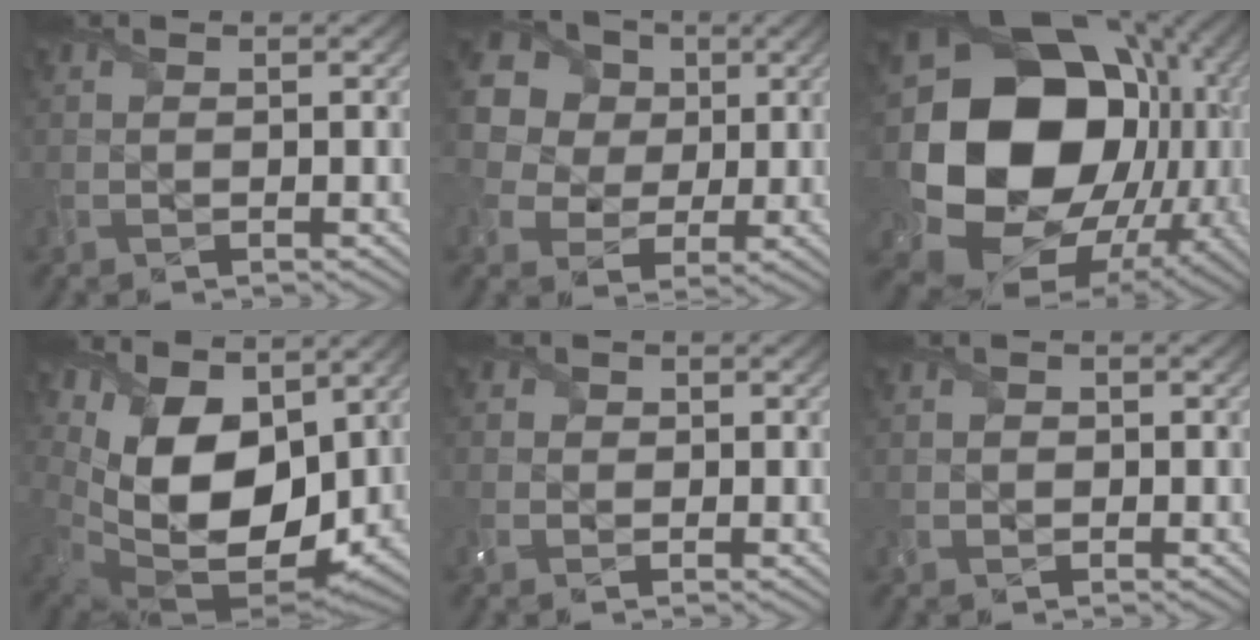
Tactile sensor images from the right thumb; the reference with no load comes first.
{"total": 17.8, "force": [6.1, 15.0, 7.4], "torque": [-0.246, 0.029, 0.106]}
{"total": 23.8, "force": [-0.3, 19.0, 14.3], "torque": [-0.320, -0.075, 0.013]}
{"total": 15.2, "force": [5.1, 9.3, 10.9], "torque": [-0.227, -0.014, 0.109]}
{"total": 2.1, "force": [0.0, 2.1, 0.6], "torque": [-0.017, 0.005, -0.008]}
{"total": 1.2, "force": [-0.2, 1.1, 0.3], "torque": [-0.006, -0.004, -0.002]}